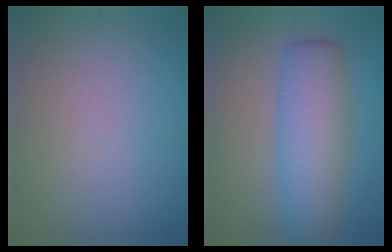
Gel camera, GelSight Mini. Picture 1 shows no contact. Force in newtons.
{"total": 6.7, "press": 6.7, "slide": 0.2}